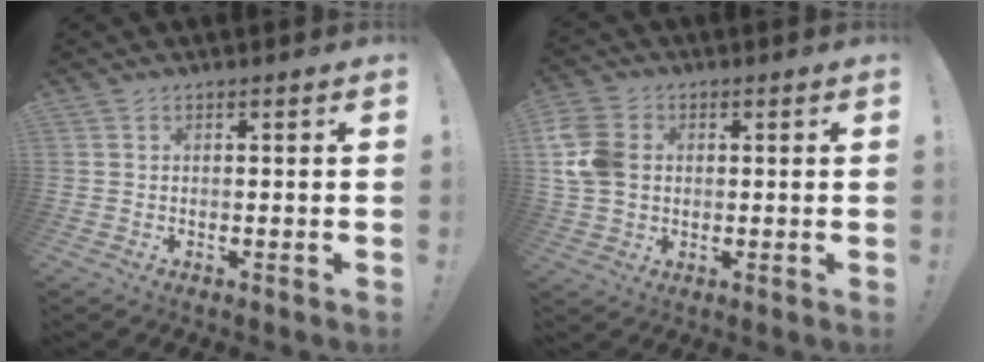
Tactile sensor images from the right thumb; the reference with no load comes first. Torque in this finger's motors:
{"motor_torque": [0.23, -0.12, 0.09, -0.03, 0.25]}